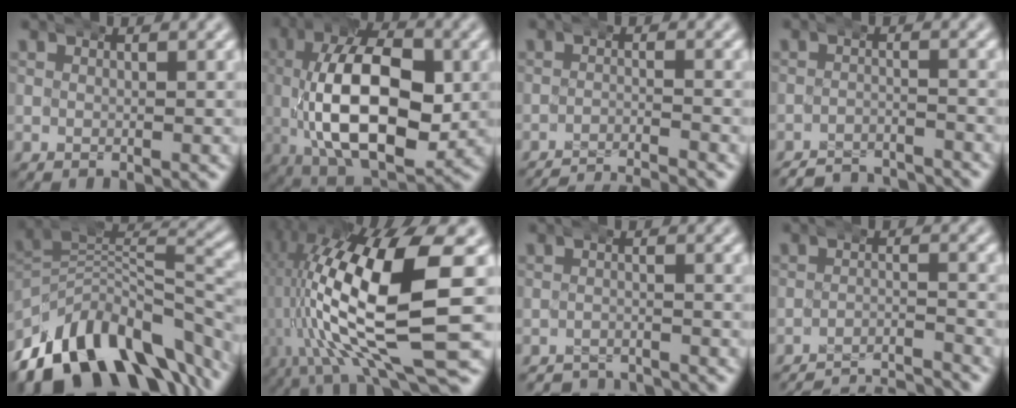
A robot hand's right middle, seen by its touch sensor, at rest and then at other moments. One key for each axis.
{"total": 14.3, "fx": -1.1, "fy": 8.1, "fz": 11.7, "tx": -0.216, "ty": -0.028, "tz": -0.007}
{"total": 11.3, "fx": -10.9, "fy": 2.2, "fz": 1.7, "tx": -0.004, "ty": -0.017, "tz": -0.173}
{"total": 6.1, "fx": -6.0, "fy": 1.3, "fz": 0.6, "tx": -0.005, "ty": -0.015, "tz": -0.099}
{"total": 16.5, "fx": -8.6, "fy": 10.4, "fz": 9.5, "tx": -0.177, "ty": -0.043, "tz": -0.121}
{"total": 16.3, "fx": -0.1, "fy": 7.3, "fz": 14.6, "tx": -0.268, "ty": -0.023, "tz": 0.010}
{"total": 4.0, "fx": -4.0, "fy": 0.6, "fz": -0.1, "tx": 0.000, "ty": -0.013, "tz": -0.065}
{"total": 13.1, "fx": -12.7, "fy": 2.4, "fz": 1.6, "tx": 0.006, "ty": -0.020, "tz": -0.204}